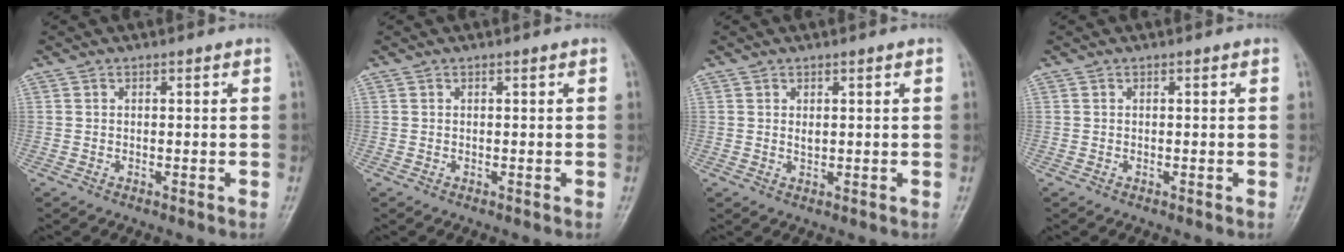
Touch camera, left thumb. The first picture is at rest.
{"total": 0.0}
{"total": 1.3, "force": [0.5, 0.6, 1.0], "torque": [-0.016, -0.003, 0.011]}
{"total": 0.0}